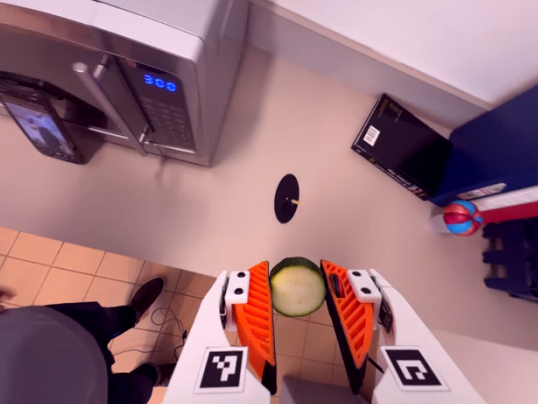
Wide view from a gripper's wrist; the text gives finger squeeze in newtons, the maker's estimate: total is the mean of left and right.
{"total": 8.9, "left": 9.1, "right": 8.8}